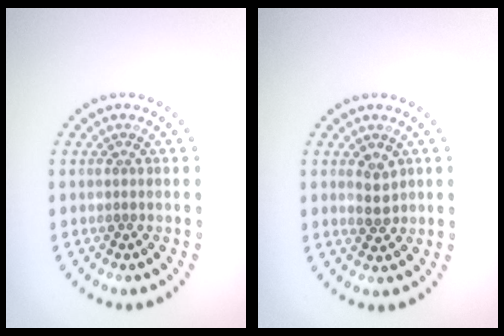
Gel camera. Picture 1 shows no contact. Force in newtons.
{"total": 1.9, "press": 1.8, "slide": 0.5}